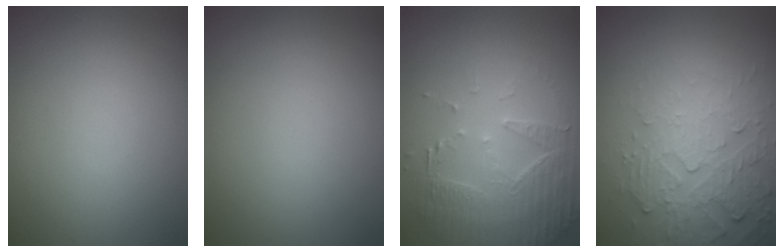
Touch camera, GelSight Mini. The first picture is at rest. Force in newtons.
{"total": 0.0}
{"total": 5.0, "press": 3.9, "slide": 3.2}
{"total": 5.4, "press": 3.7, "slide": 4.0}